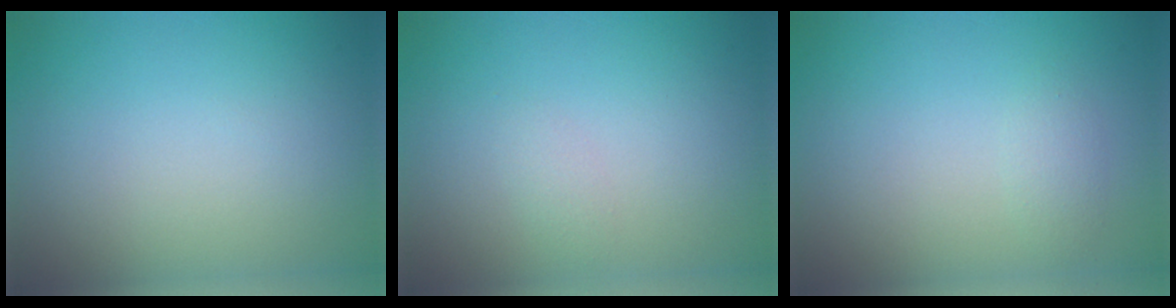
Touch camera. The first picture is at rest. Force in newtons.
{"total": 0.8, "press": 0.8, "slide": 0.0}
{"total": 1.0, "press": 1.0, "slide": 0.0}